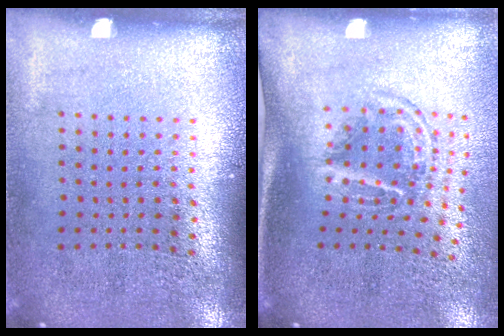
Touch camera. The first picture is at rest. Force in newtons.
{"total": 1.7, "press": 1.1, "slide": 1.3}